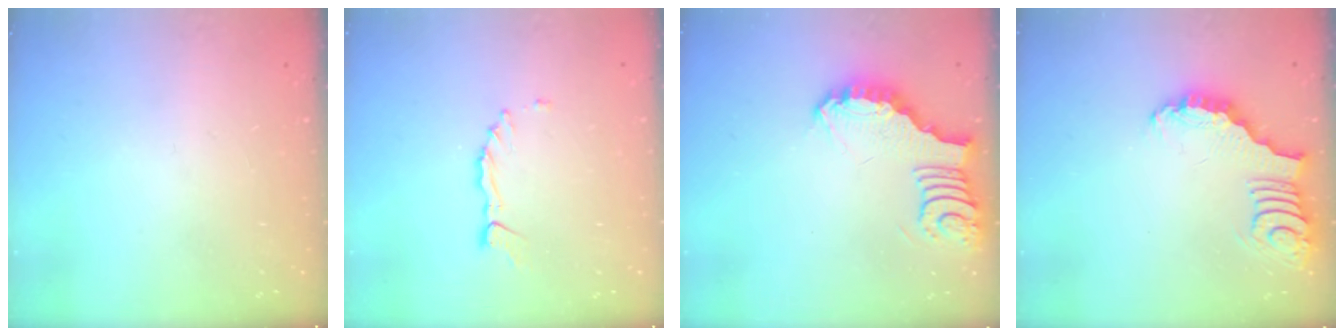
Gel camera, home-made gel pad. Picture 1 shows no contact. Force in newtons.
{"total": 1.4, "press": 1.4, "slide": 0.2}
{"total": 4.0, "press": 4.0, "slide": 0.3}
{"total": 3.7, "press": 3.6, "slide": 0.6}